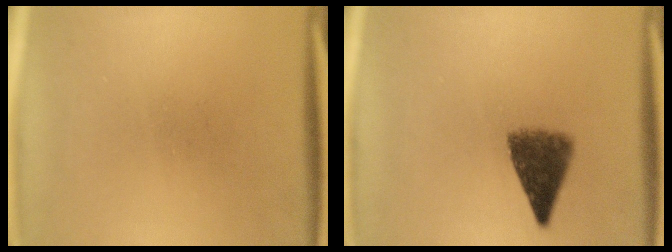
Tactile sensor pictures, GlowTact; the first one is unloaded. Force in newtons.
{"total": 6.4}